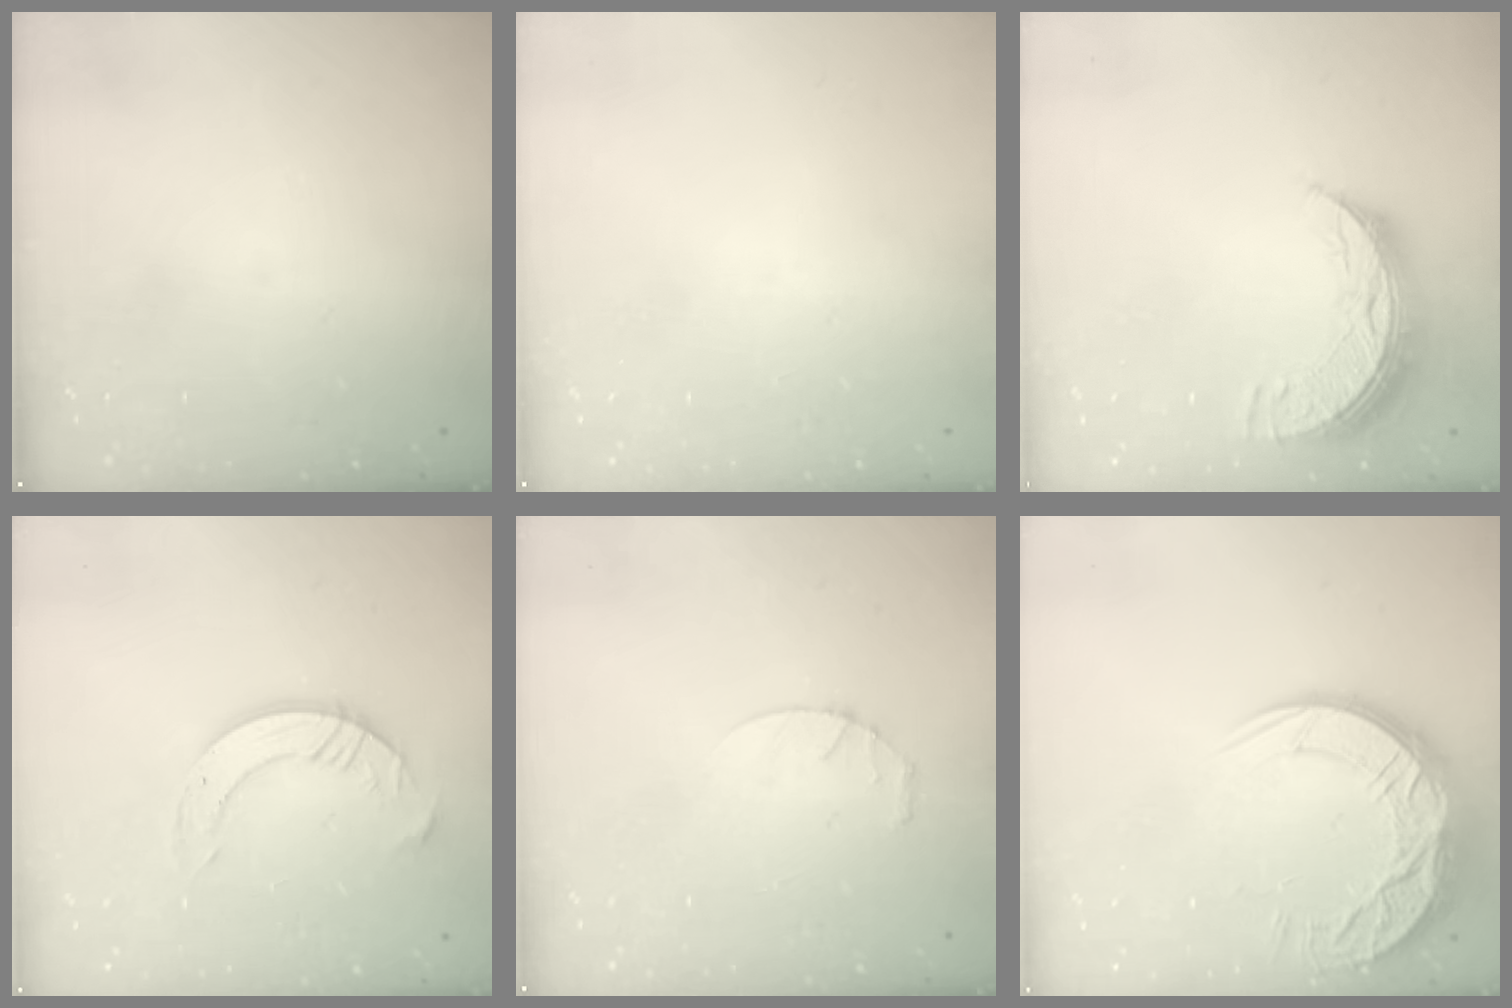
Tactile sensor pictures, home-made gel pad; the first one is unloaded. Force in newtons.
{"total": 0.0}
{"total": 10.6, "press": 10.6, "slide": 1.0}
{"total": 9.2, "press": 9.2, "slide": 0.7}
{"total": 2.8, "press": 2.8, "slide": 0.4}
{"total": 14.8, "press": 14.8, "slide": 1.0}